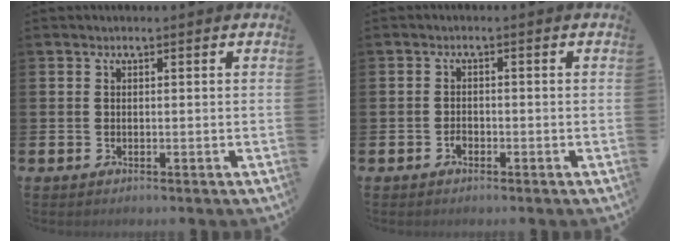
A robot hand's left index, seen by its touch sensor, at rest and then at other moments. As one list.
[{"total": 1.2, "force": [-0.7, 0.8, 0.5], "torque": [-0.005, -0.002, -0.016]}]